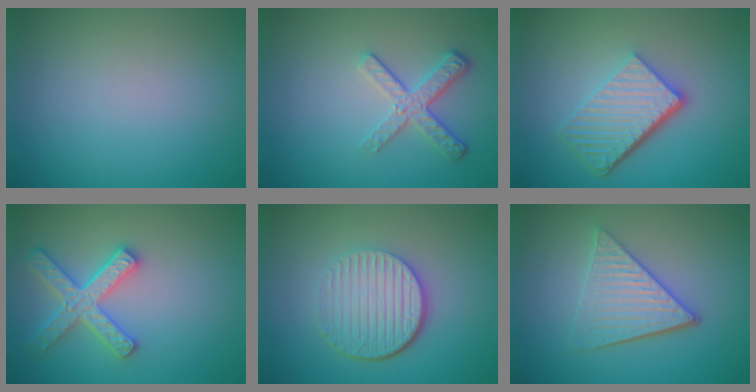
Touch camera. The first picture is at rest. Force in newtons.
{"total": 3.0, "press": 2.3, "slide": 1.9}
{"total": 6.1, "press": 4.1, "slide": 4.5}
{"total": 4.2, "press": 3.9, "slide": 1.7}
{"total": 5.7, "press": 4.0, "slide": 4.0}
{"total": 4.5, "press": 3.5, "slide": 2.8}